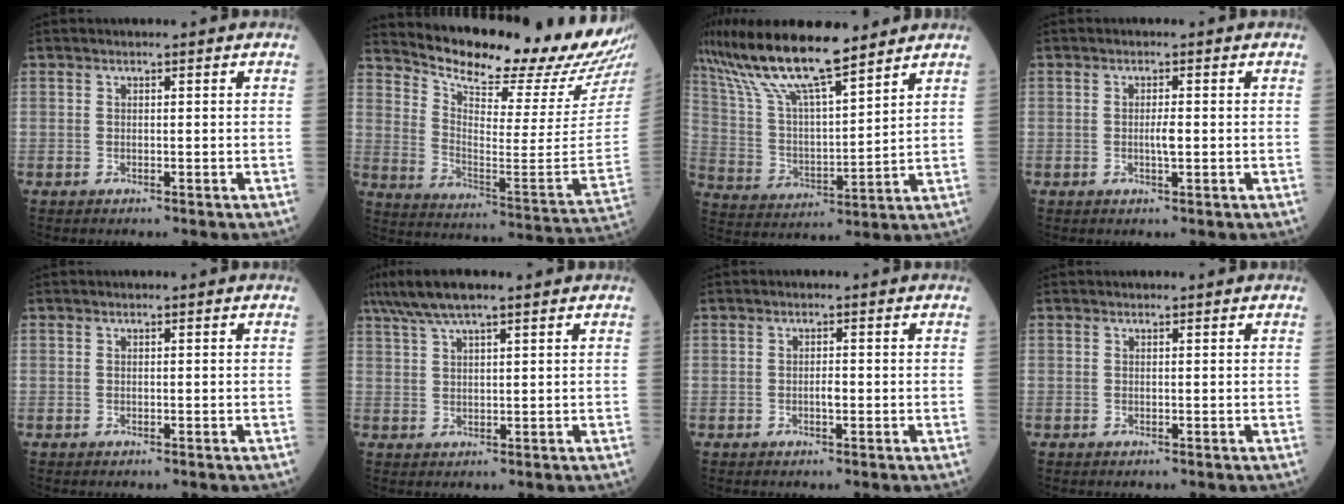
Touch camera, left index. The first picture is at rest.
{"total": 24.3, "force": [22.3, 1.7, 9.5], "torque": [-0.165, -0.111, 0.301]}
{"total": 16.0, "force": [13.0, 2.5, 9.1], "torque": [-0.182, 0.014, 0.245]}
{"total": 1.7, "force": [-0.5, 0.2, 1.7], "torque": [-0.032, -0.004, -0.008]}
{"total": 0.0}
{"total": 7.6, "force": [5.7, 0.9, 4.9], "torque": [-0.096, 0.034, 0.102]}
{"total": 1.2, "force": [-0.6, 0.3, 1.0], "torque": [-0.019, -0.002, -0.011]}
{"total": 0.0}